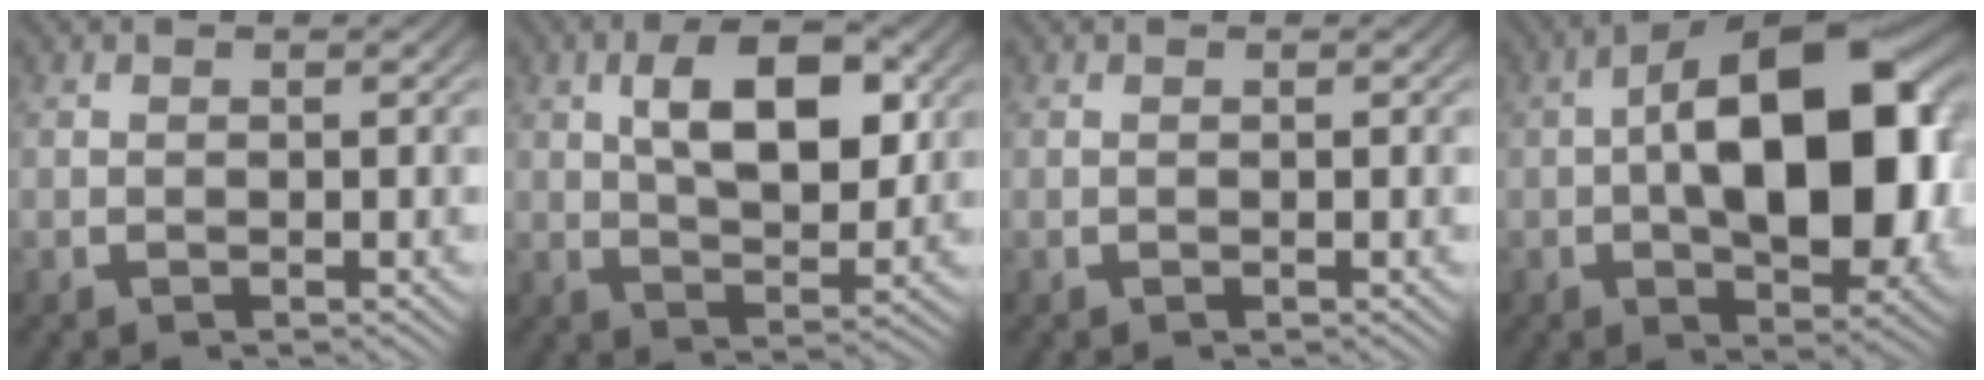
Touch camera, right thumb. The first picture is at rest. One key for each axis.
{"total": 7.6, "fx": 0.9, "fy": 3.8, "fz": 6.5, "tx": -0.112, "ty": -0.006, "tz": 0.019}
{"total": 0.0}
{"total": 18.0, "fx": -0.7, "fy": 9.9, "fz": 15.0, "tx": -0.230, "ty": -0.033, "tz": 0.000}